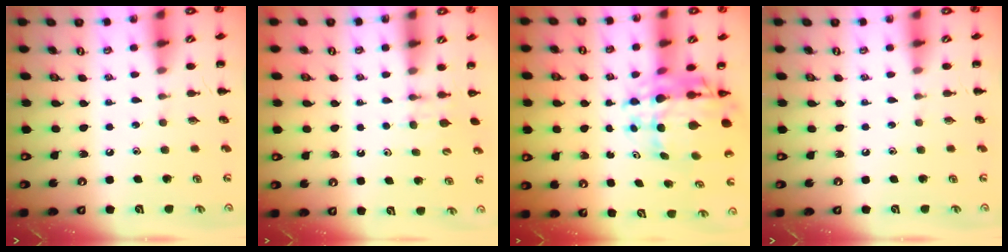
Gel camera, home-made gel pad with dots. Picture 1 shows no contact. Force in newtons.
{"total": 4.1, "press": 3.9, "slide": 1.3}
{"total": 10.8, "press": 10.2, "slide": 3.7}
{"total": 0.0}